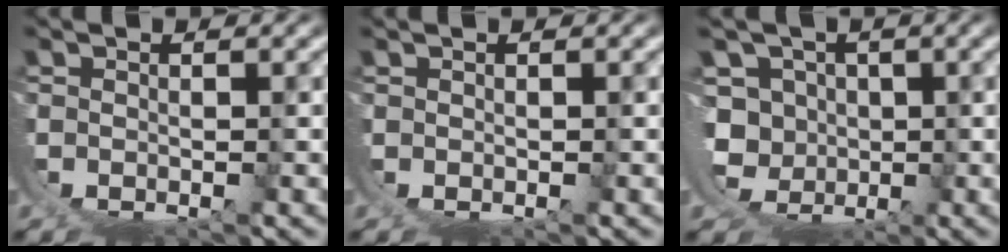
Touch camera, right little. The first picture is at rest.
{"total": 0.0}
{"total": 10.4, "force": [1.1, 10.1, 2.2], "torque": [-0.104, -0.044, 0.013]}